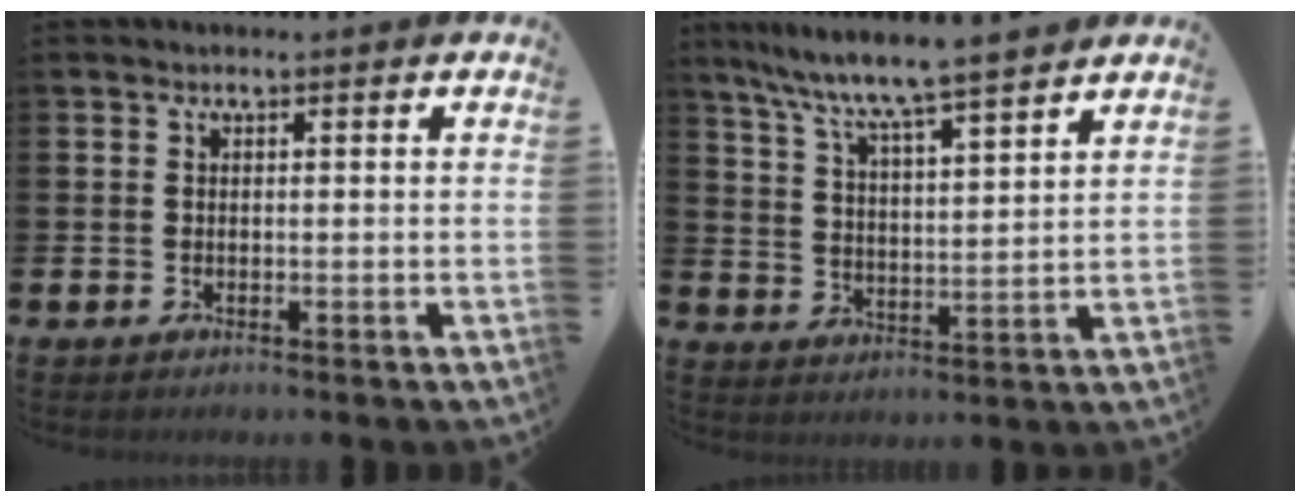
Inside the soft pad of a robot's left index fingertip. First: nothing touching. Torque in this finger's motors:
{"motor_torque": [0.17, -0.51, 0.96, 0.21]}